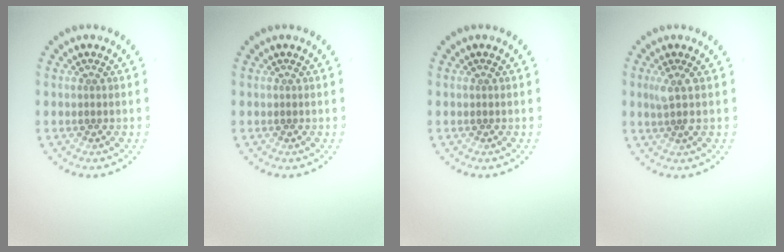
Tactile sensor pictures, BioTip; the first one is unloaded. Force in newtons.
{"total": 0.0}
{"total": 0.0}
{"total": 1.7, "press": 1.3, "slide": 1.1}